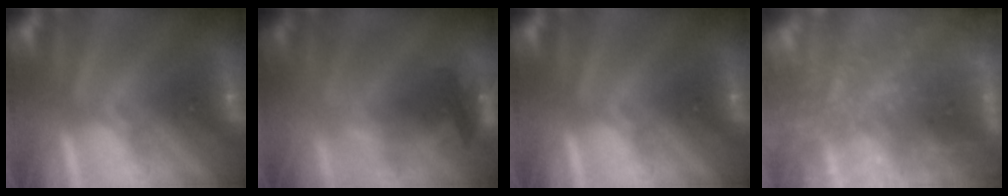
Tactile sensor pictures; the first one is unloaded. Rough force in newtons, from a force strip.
{"total": 2.3}
{"total": 0.0}
{"total": 5.8}